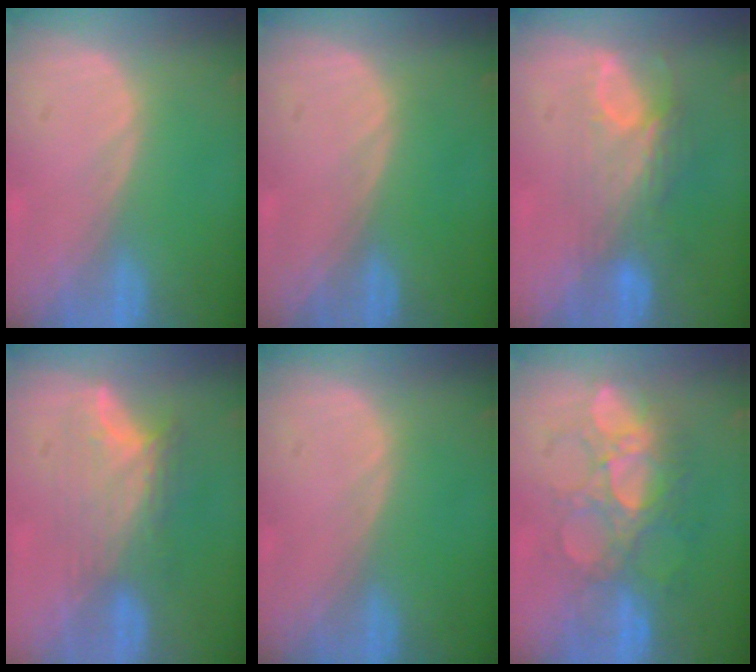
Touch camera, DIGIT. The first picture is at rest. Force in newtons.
{"total": 0.0}
{"total": 7.8, "press": 6.9, "slide": 3.8}
{"total": 7.8, "press": 6.8, "slide": 3.7}
{"total": 0.0}
{"total": 8.8, "press": 8.6, "slide": 1.5}